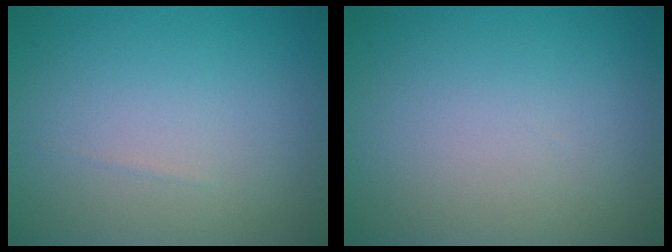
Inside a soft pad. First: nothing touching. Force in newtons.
{"total": 0.0}